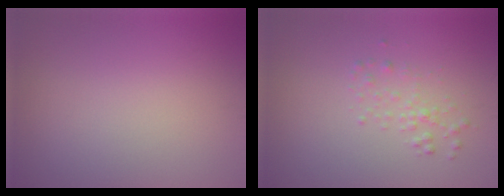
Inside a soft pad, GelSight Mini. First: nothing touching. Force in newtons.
{"total": 1.3, "press": 1.3, "slide": 0.0}